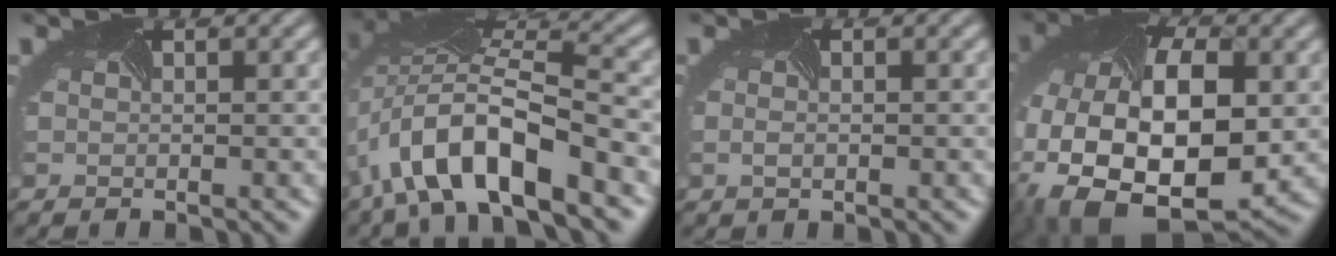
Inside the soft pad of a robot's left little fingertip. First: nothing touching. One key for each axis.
{"total": 11.1, "fx": -5.1, "fy": 4.1, "fz": 9.0, "tx": -0.174, "ty": 0.018, "tz": -0.097}
{"total": 1.0, "fx": 0.0, "fy": 0.8, "fz": 0.6, "tx": -0.009, "ty": 0.005, "tz": 0.001}
{"total": 15.6, "fx": -3.3, "fy": 9.5, "fz": 12.0, "tx": -0.243, "ty": -0.034, "tz": -0.040}